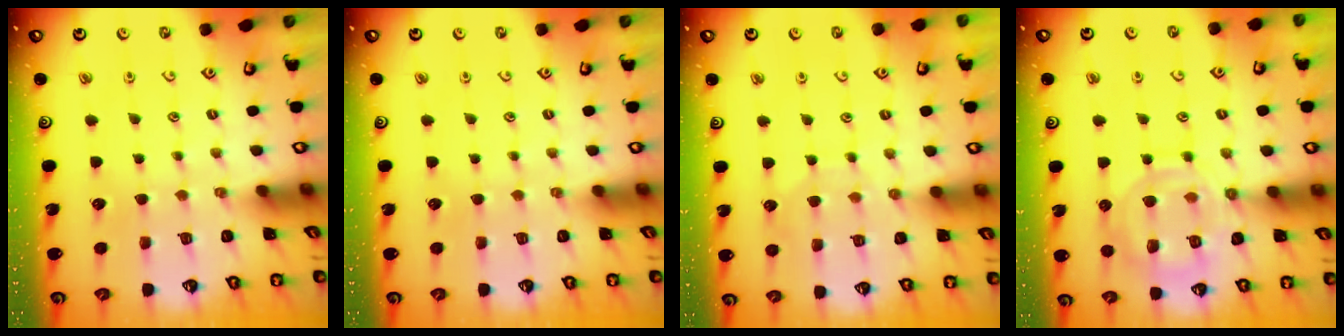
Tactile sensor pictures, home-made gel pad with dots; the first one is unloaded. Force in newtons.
{"total": 0.0}
{"total": 6.2, "press": 6.2, "slide": 0.3}
{"total": 13.1, "press": 13.1, "slide": 1.2}